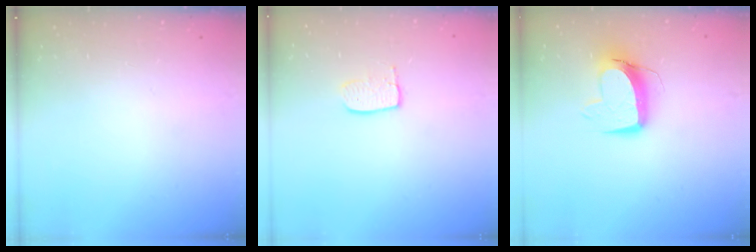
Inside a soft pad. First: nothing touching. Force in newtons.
{"total": 6.3, "press": 6.3, "slide": 0.4}
{"total": 10.9, "press": 10.8, "slide": 1.2}